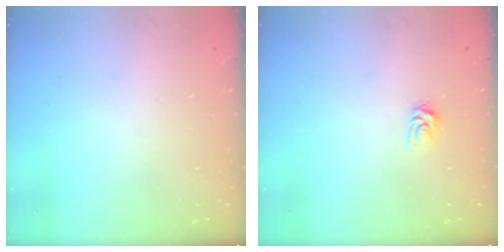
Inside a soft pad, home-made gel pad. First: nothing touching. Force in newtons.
{"total": 4.0, "press": 4.0, "slide": 0.2}